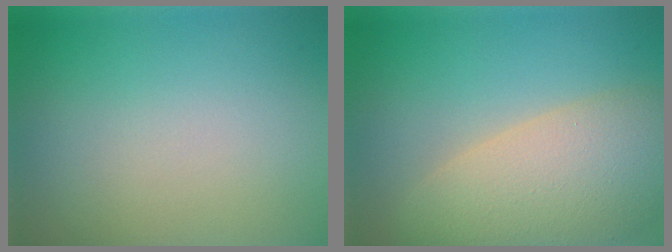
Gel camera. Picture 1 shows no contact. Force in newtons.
{"total": 9.2, "press": 9.1, "slide": 0.9}